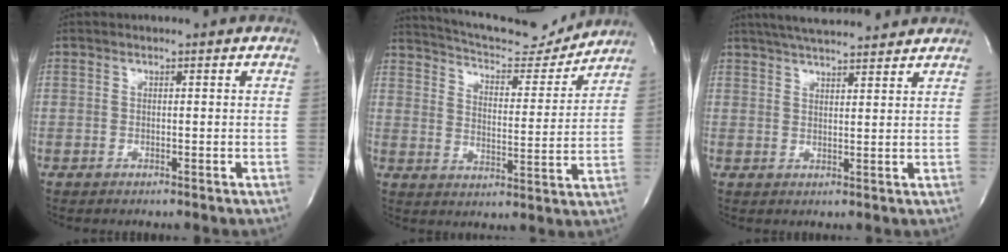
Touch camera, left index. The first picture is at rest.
{"total": 15.5, "force": [14.8, 2.0, 4.1], "torque": [-0.067, -0.017, 0.214]}
{"total": 11.4, "force": [10.2, 1.5, 5.0], "torque": [-0.086, 0.026, 0.148]}